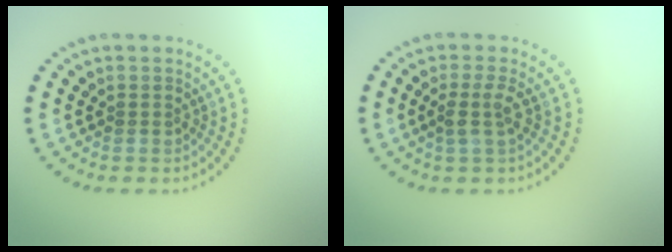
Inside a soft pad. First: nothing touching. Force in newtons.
{"total": 1.9, "press": 1.4, "slide": 1.3}